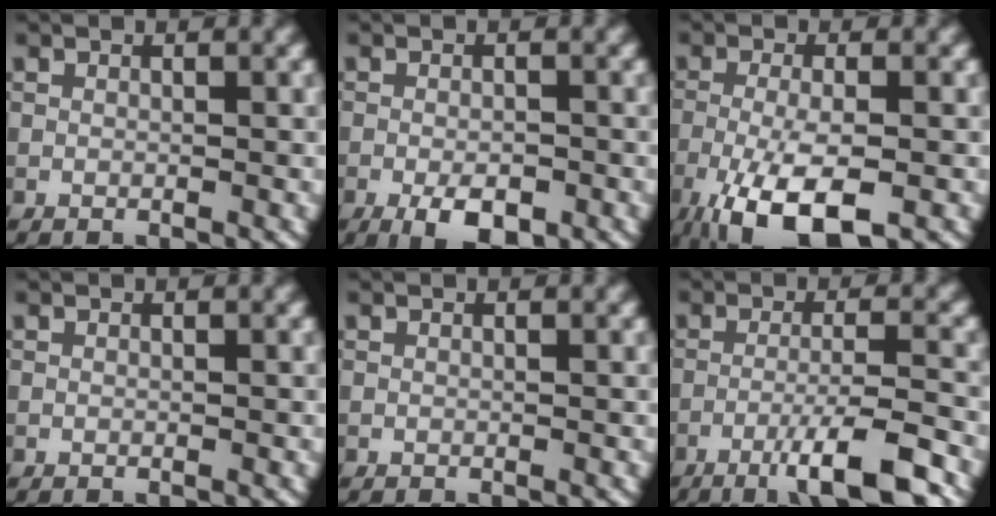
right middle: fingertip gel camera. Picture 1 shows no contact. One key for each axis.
{"total": 4.1, "fx": -2.1, "fy": 1.6, "fz": 3.1, "tx": -0.051, "ty": -0.003, "tz": -0.033}
{"total": 7.2, "fx": -3.4, "fy": 2.2, "fz": 5.9, "tx": -0.120, "ty": -0.010, "tz": -0.065}
{"total": 0.0}
{"total": 0.0}
{"total": 6.5, "fx": -3.8, "fy": 0.7, "fz": 5.2, "tx": -0.080, "ty": 0.007, "tz": -0.068}